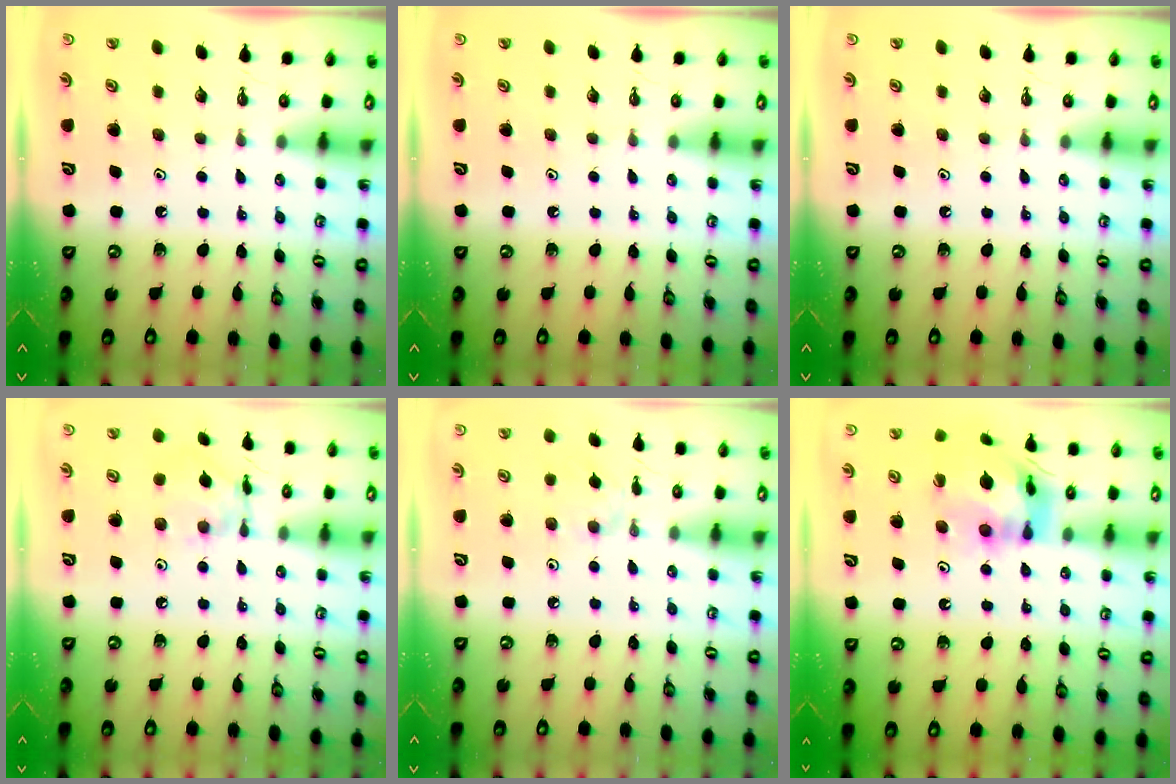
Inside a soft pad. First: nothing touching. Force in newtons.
{"total": 0.0}
{"total": 0.0}
{"total": 9.0, "press": 9.0, "slide": 0.8}
{"total": 1.3, "press": 1.2, "slide": 0.4}
{"total": 15.1, "press": 15.0, "slide": 1.6}